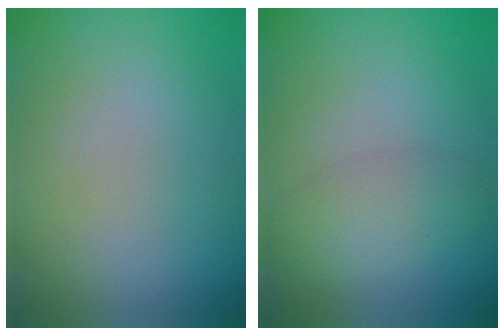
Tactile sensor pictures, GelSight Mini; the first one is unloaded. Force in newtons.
{"total": 2.5, "press": 2.5, "slide": 0.1}